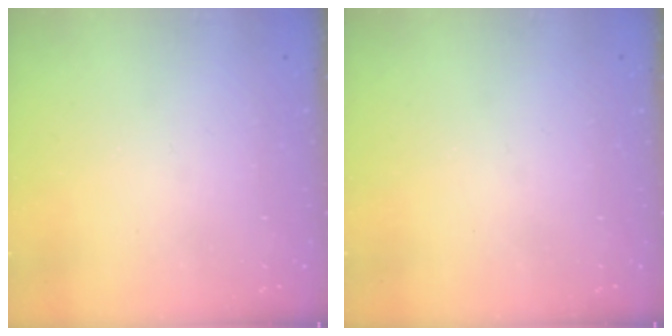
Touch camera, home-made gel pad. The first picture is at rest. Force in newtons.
{"total": 0.0}